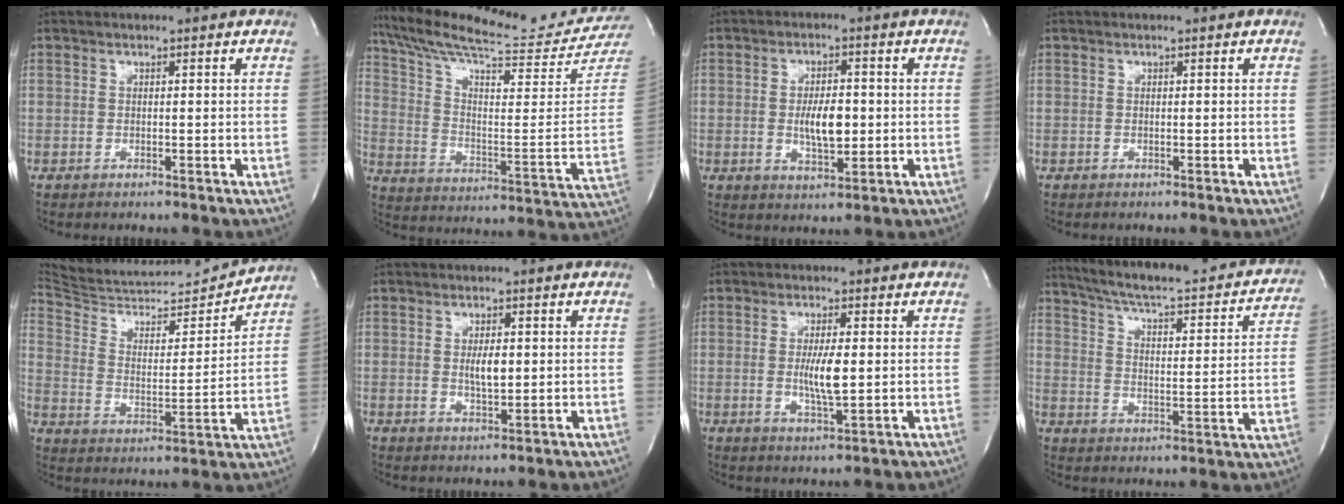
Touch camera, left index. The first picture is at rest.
{"total": 23.1, "force": [21.7, -0.7, 8.0], "torque": [-0.146, -0.096, 0.309]}
{"total": 6.0, "force": [-0.4, 2.2, 5.5], "torque": [-0.099, -0.004, -0.002]}
{"total": 0.0}
{"total": 19.9, "force": [19.4, 0.8, 4.5], "torque": [-0.080, -0.032, 0.302]}
{"total": 3.5, "force": [0.3, 1.1, 3.3], "torque": [-0.060, -0.004, 0.007]}
{"total": 5.2, "force": [-0.1, 0.8, 5.2], "torque": [-0.100, -0.008, -0.001]}
{"total": 26.8, "force": [22.9, 5.1, 13.0], "torque": [-0.194, -0.023, 0.290]}